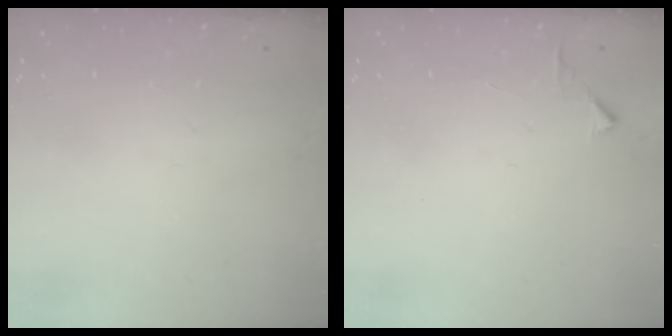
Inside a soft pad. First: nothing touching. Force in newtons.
{"total": 2.8, "press": 2.8, "slide": 0.3}